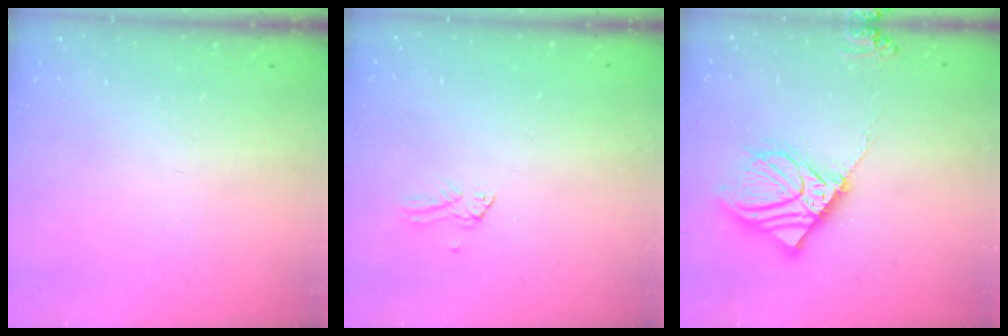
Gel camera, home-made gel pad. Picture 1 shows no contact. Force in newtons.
{"total": 0.0}
{"total": 15.7, "press": 15.4, "slide": 3.0}